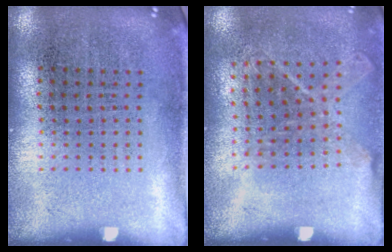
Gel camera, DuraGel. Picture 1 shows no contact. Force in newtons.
{"total": 1.2, "press": 1.0, "slide": 0.6}